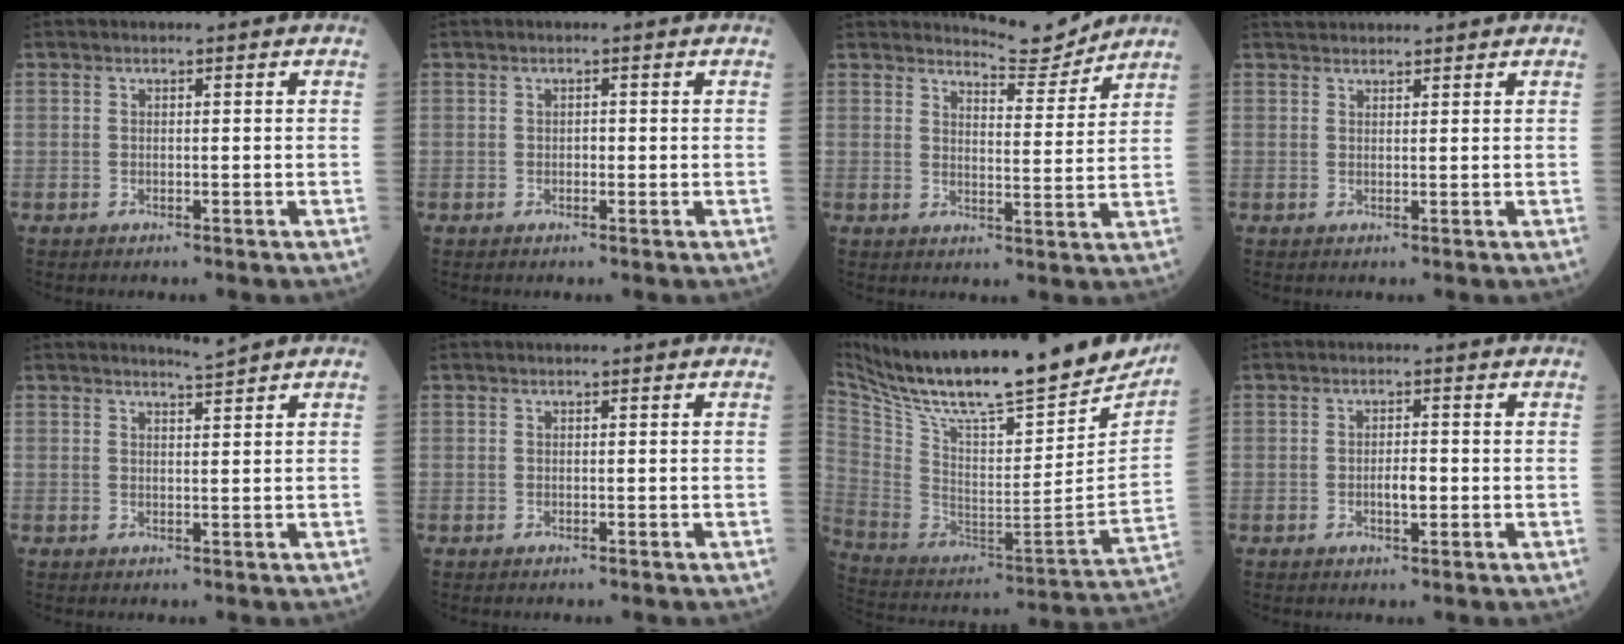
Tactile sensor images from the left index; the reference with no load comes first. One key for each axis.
{"total": 0.6, "fx": -0.1, "fy": 0.4, "fz": 0.5, "tx": -0.008, "ty": 0.001, "tz": -0.002}
{"total": 5.7, "fx": 5.7, "fy": 0.2, "fz": -0.2, "tx": -0.008, "ty": -0.021, "tz": 0.080}
{"total": 3.8, "fx": 3.6, "fy": 0.6, "fz": 0.8, "tx": -0.012, "ty": 0.035, "tz": 0.058}
{"total": 1.8, "fx": 1.5, "fy": -0.9, "fz": -0.1, "tx": -0.011, "ty": -0.014, "tz": 0.031}
{"total": 0.0}
{"total": 28.3, "fx": 24.2, "fy": 4.6, "fz": 13.9, "tx": -0.249, "ty": -0.059, "tz": 0.367}
{"total": 2.3, "fx": -0.5, "fy": 0.8, "fz": 2.1, "tx": -0.039, "ty": 0.002, "tz": -0.007}